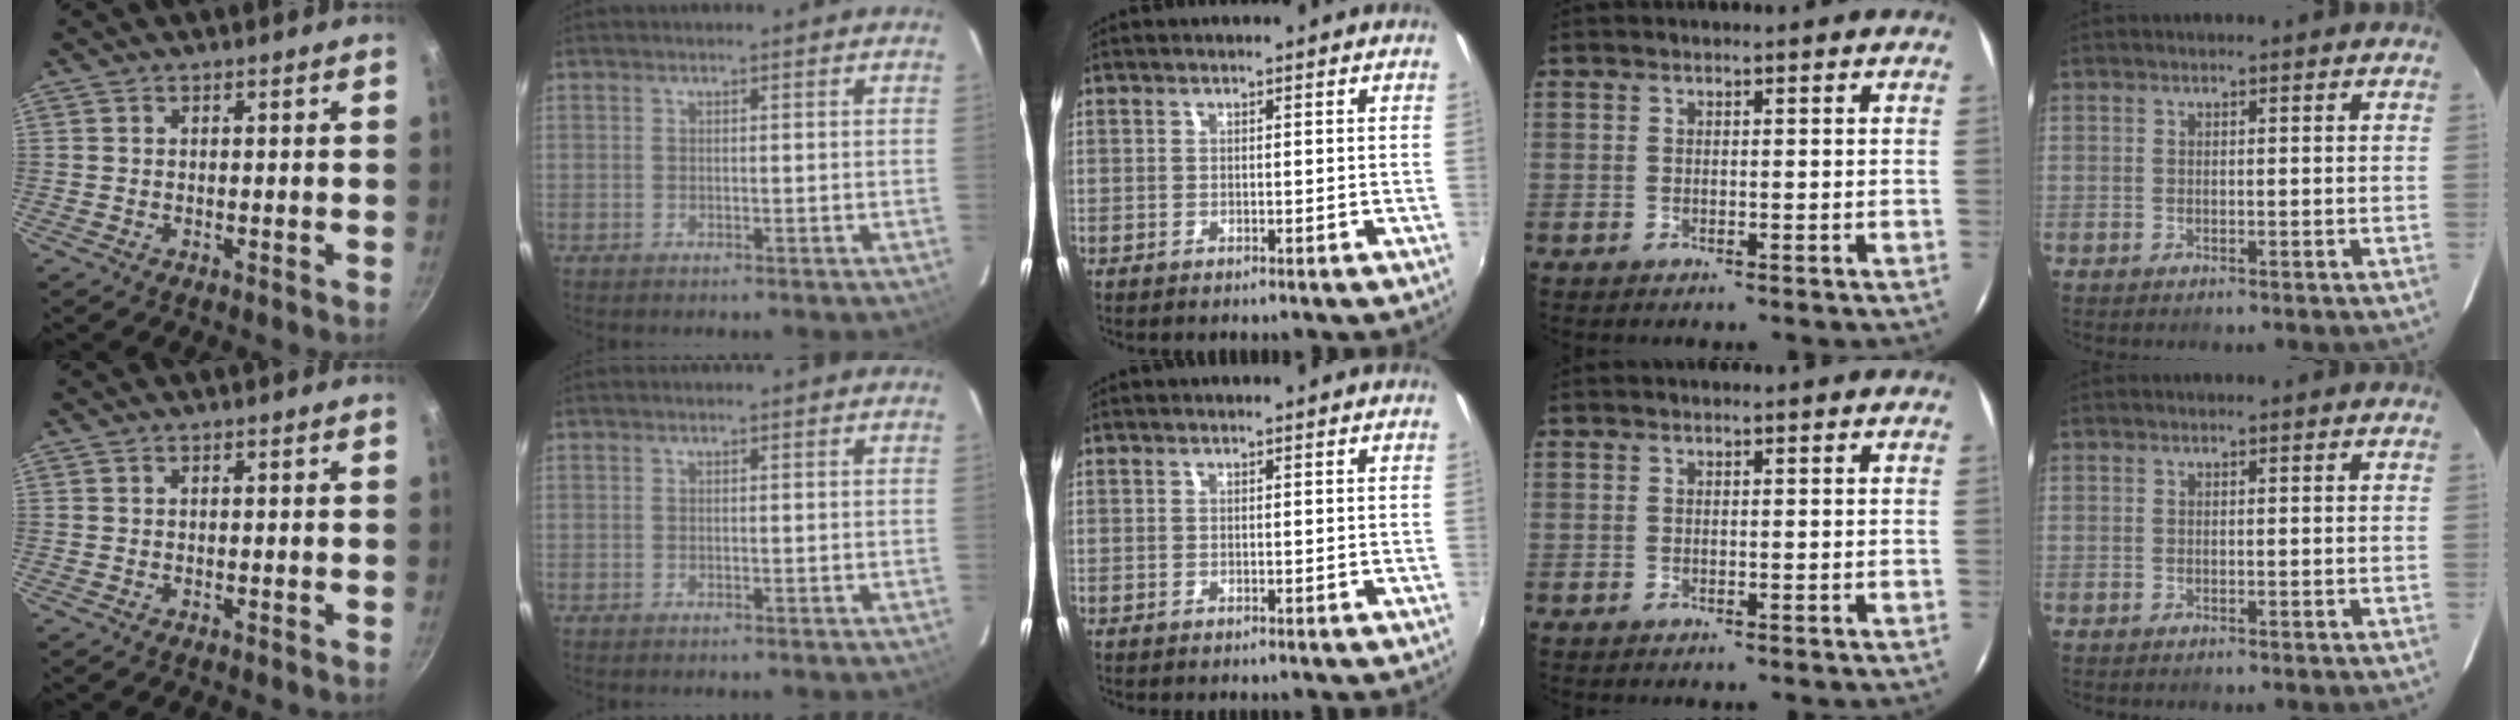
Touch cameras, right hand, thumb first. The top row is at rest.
{}